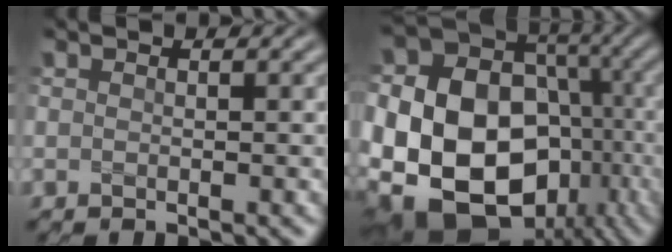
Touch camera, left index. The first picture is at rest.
{"total": 20.0, "force": [-4.8, 15.7, 11.4], "torque": [-0.213, -0.028, -0.076]}